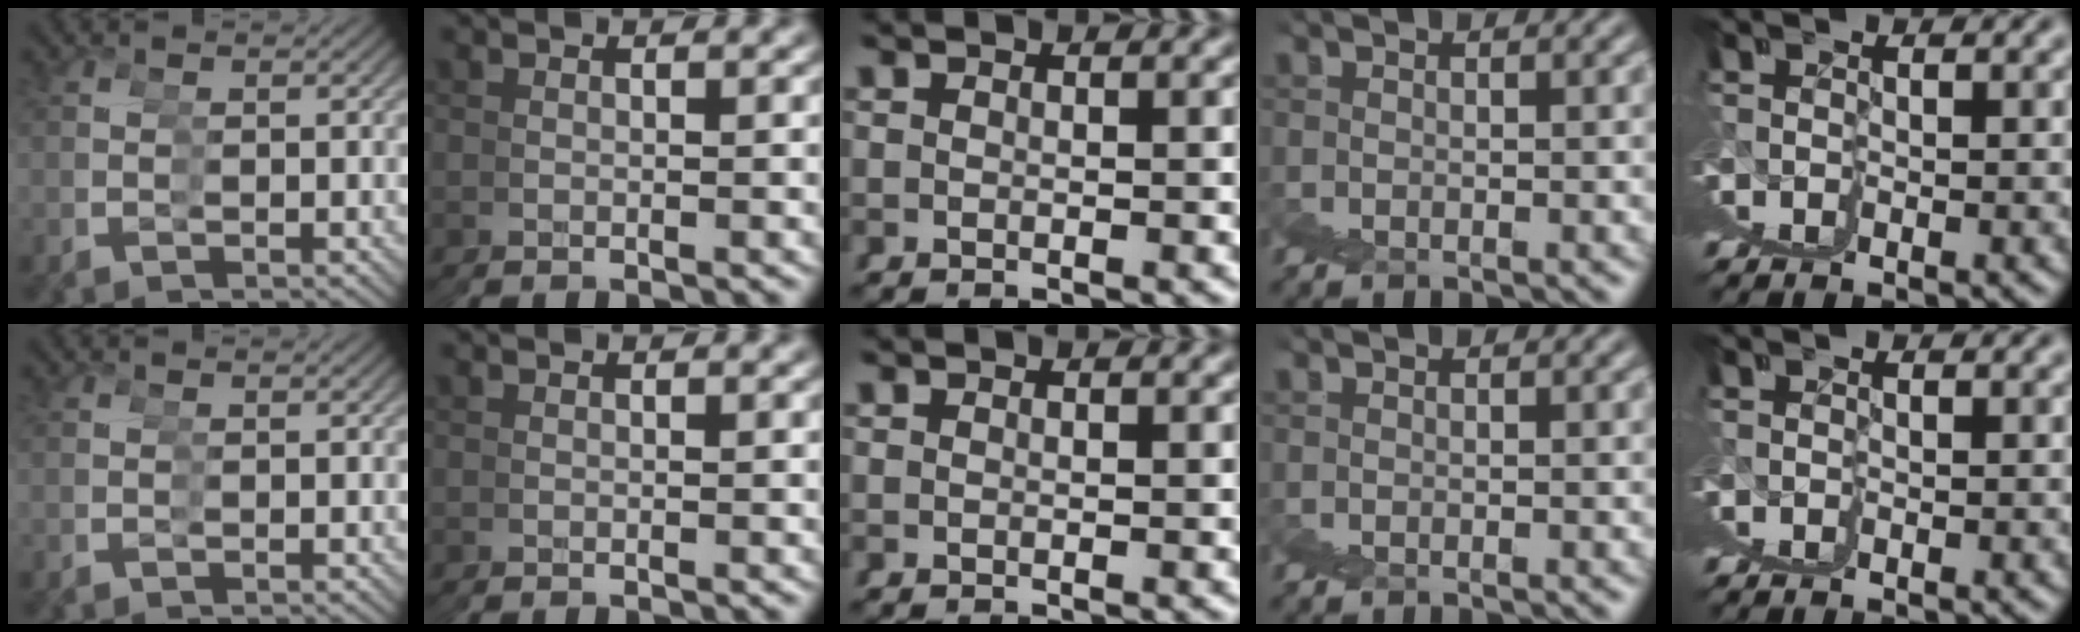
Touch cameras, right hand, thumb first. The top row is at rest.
{"middle": {"total": 1.6, "force": [-0.3, -1.5, -0.4], "torque": [0.019, -0.010, 0.006]}}